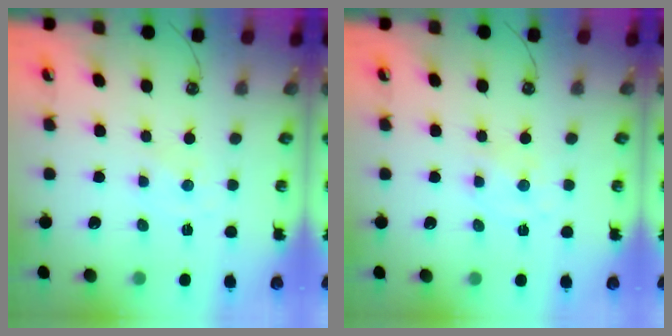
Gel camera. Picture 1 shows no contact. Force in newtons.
{"total": 1.0, "press": 1.0, "slide": 0.2}